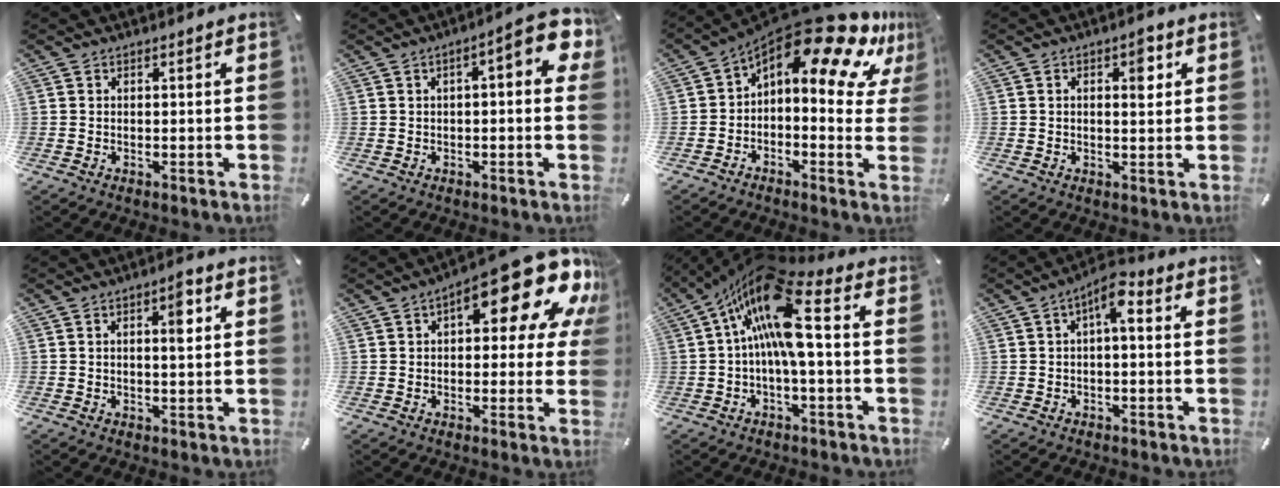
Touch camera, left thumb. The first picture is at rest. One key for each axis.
{"total": 8.4, "fx": 2.2, "fy": 2.8, "fz": 7.7, "tx": -0.100, "ty": -0.021, "tz": 0.035}
{"total": 18.4, "fx": 11.2, "fy": 6.8, "fz": 12.9, "tx": -0.194, "ty": -0.094, "tz": 0.183}
{"total": 4.8, "fx": 1.4, "fy": 2.3, "fz": 4.0, "tx": -0.053, "ty": -0.005, "tz": 0.015}
{"total": 4.9, "fx": 1.3, "fy": 1.5, "fz": 4.5, "tx": -0.060, "ty": -0.005, "tz": 0.013}
{"total": 20.8, "fx": 9.9, "fy": 8.0, "fz": 16.5, "tx": -0.214, "ty": -0.071, "tz": 0.157}
{"total": 18.2, "fx": 4.0, "fy": 7.0, "fz": 16.3, "tx": -0.313, "ty": -0.020, "tz": 0.064}
{"total": 6.0, "fx": 0.7, "fy": 2.6, "fz": 5.4, "tx": -0.096, "ty": 0.010, "tz": 0.008}